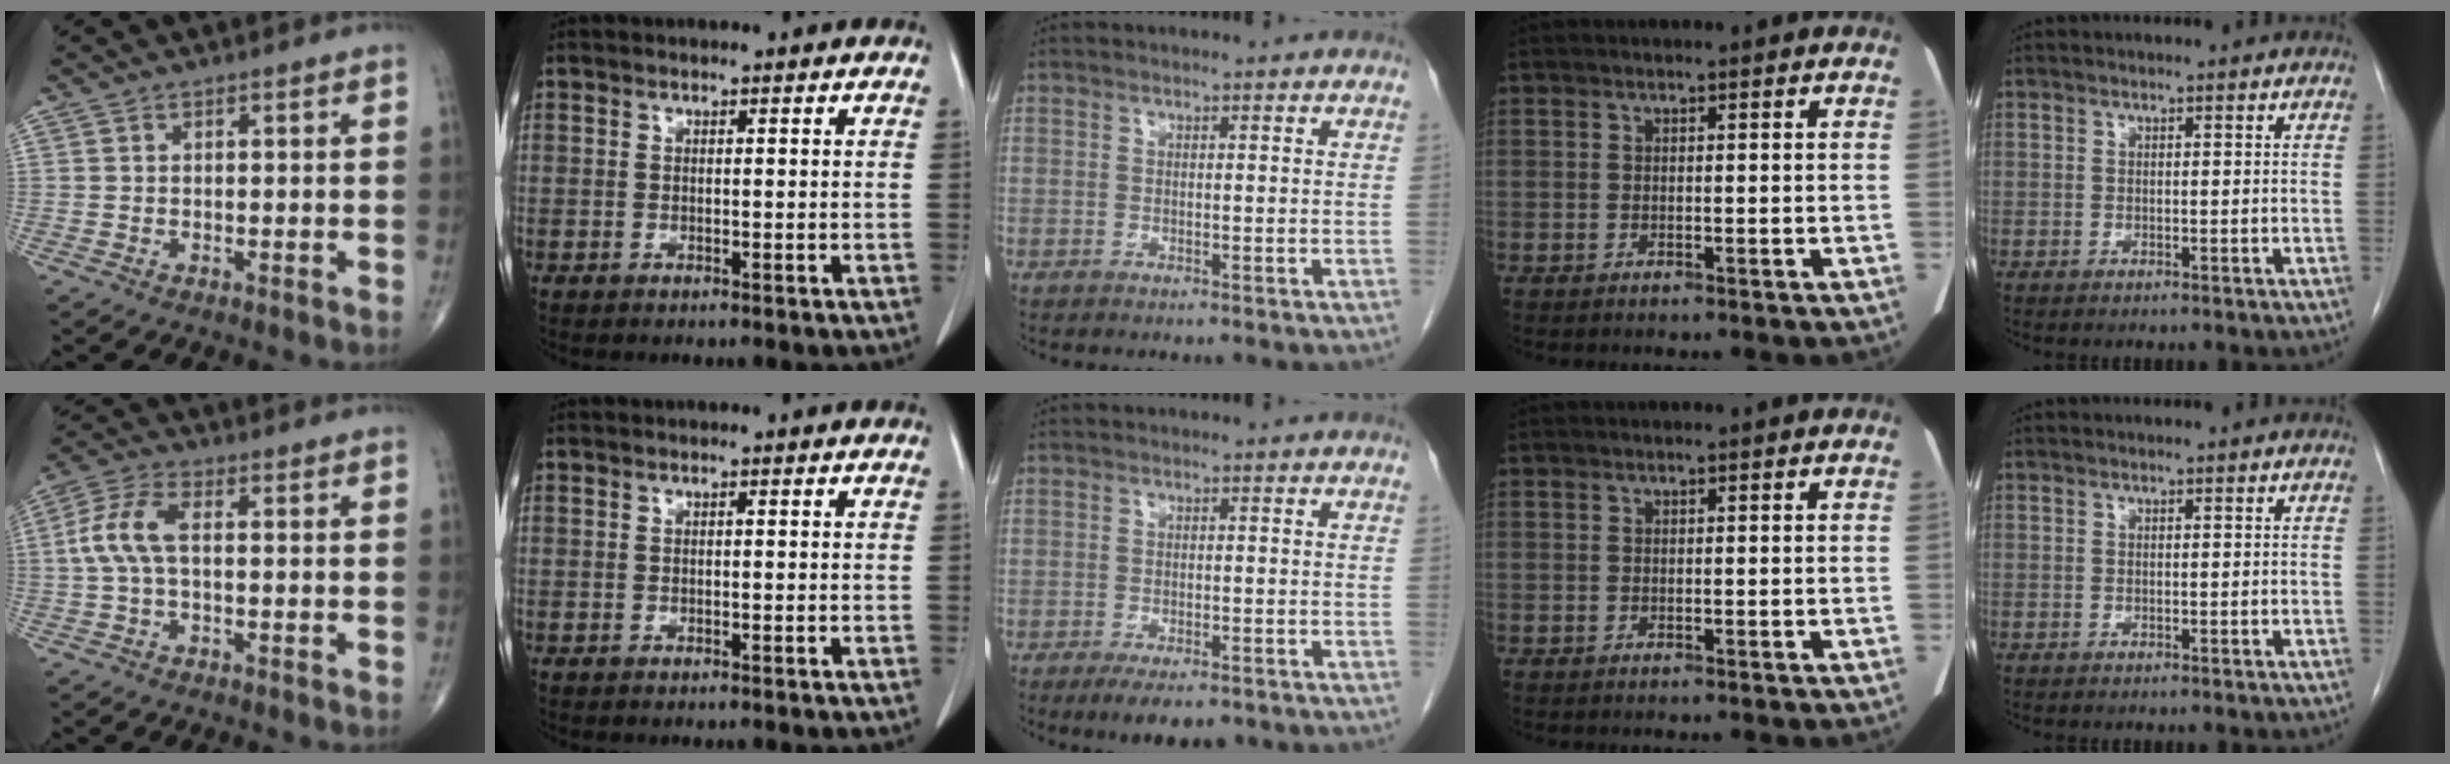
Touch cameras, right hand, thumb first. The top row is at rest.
{"thumb": {"total": 7.4, "force": [0.2, 3.4, 6.6], "torque": [-0.158, 0.023, -0.001]}, "middle": {"total": 5.7, "force": [-4.0, 2.0, 3.5], "torque": [-0.048, -0.007, -0.058]}}